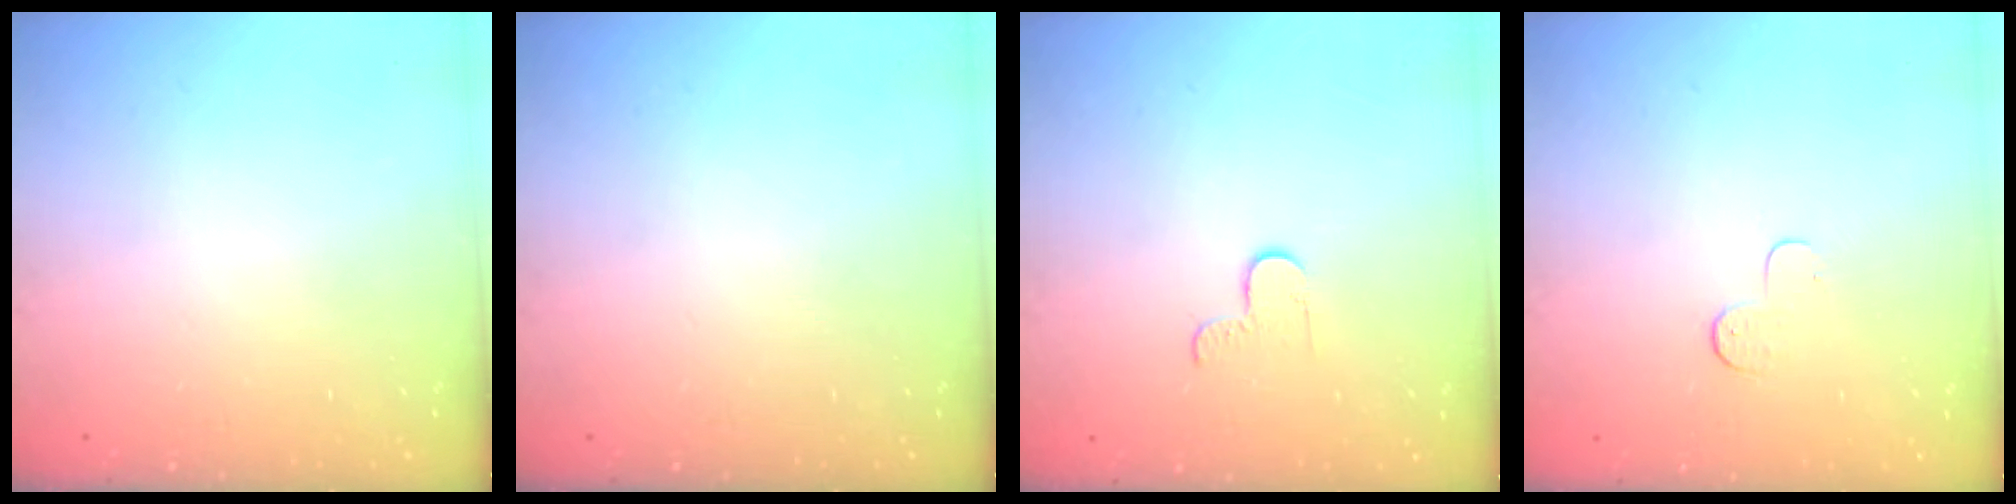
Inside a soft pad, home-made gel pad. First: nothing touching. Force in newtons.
{"total": 0.0}
{"total": 2.7, "press": 2.6, "slide": 0.4}
{"total": 5.0, "press": 4.9, "slide": 0.5}